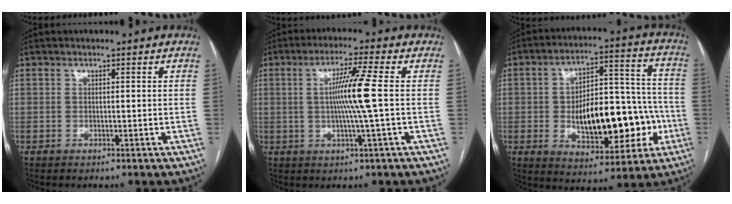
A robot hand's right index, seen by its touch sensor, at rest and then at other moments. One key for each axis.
{"total": 7.6, "fx": 0.2, "fy": -1.6, "fz": 7.4, "tx": -0.139, "ty": 0.000, "tz": 0.004}
{"total": 18.1, "fx": -3.5, "fy": 8.2, "fz": 15.8, "tx": -0.231, "ty": 0.033, "tz": -0.038}